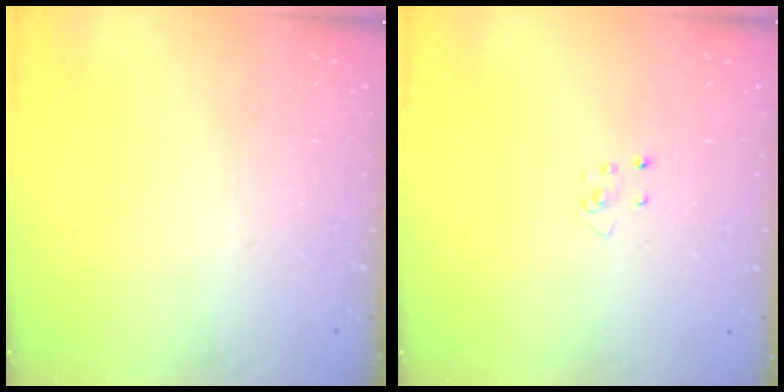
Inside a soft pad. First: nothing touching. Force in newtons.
{"total": 3.3, "press": 3.3, "slide": 0.3}